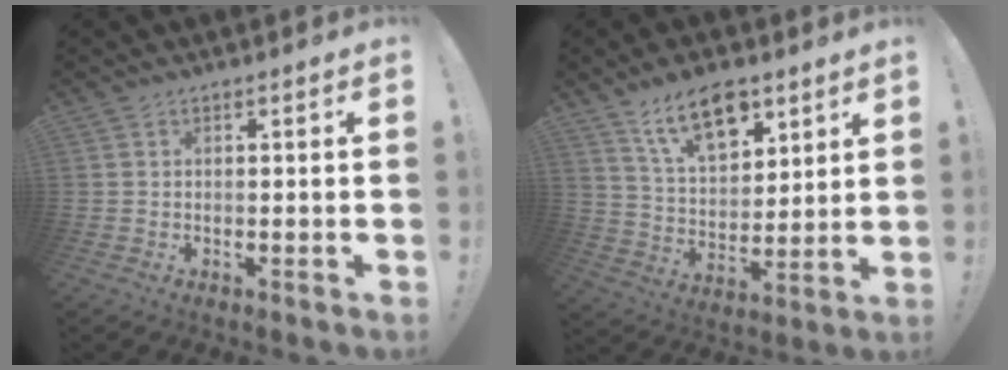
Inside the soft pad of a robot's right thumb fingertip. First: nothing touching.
{"total": 15.1, "force": [9.8, 8.0, 8.3], "torque": [-0.137, -0.049, 0.178]}